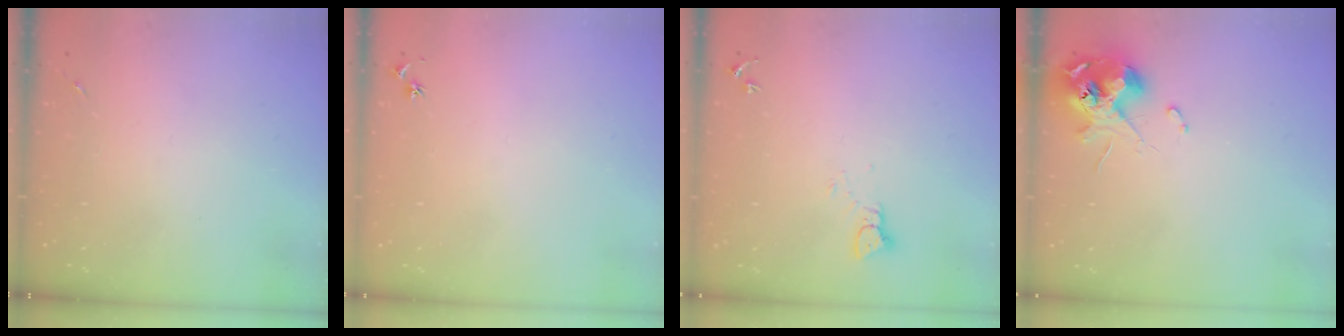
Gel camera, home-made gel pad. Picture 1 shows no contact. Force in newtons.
{"total": 3.0, "press": 2.9, "slide": 0.4}
{"total": 2.6, "press": 2.6, "slide": 0.1}
{"total": 11.6, "press": 11.5, "slide": 1.5}